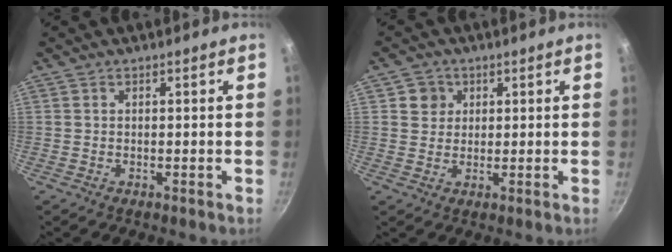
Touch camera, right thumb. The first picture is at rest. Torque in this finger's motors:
{"motor_torque": [0.32, 0.26, 0.44, 0.07, 0.00]}